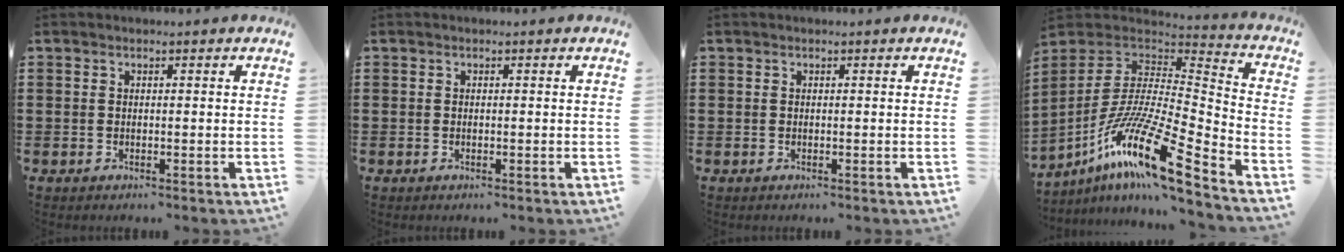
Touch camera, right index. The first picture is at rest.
{"total": 0.0}
{"total": 0.0}
{"total": 17.7, "force": [-11.1, 3.1, 13.4], "torque": [-0.263, 0.014, -0.206]}